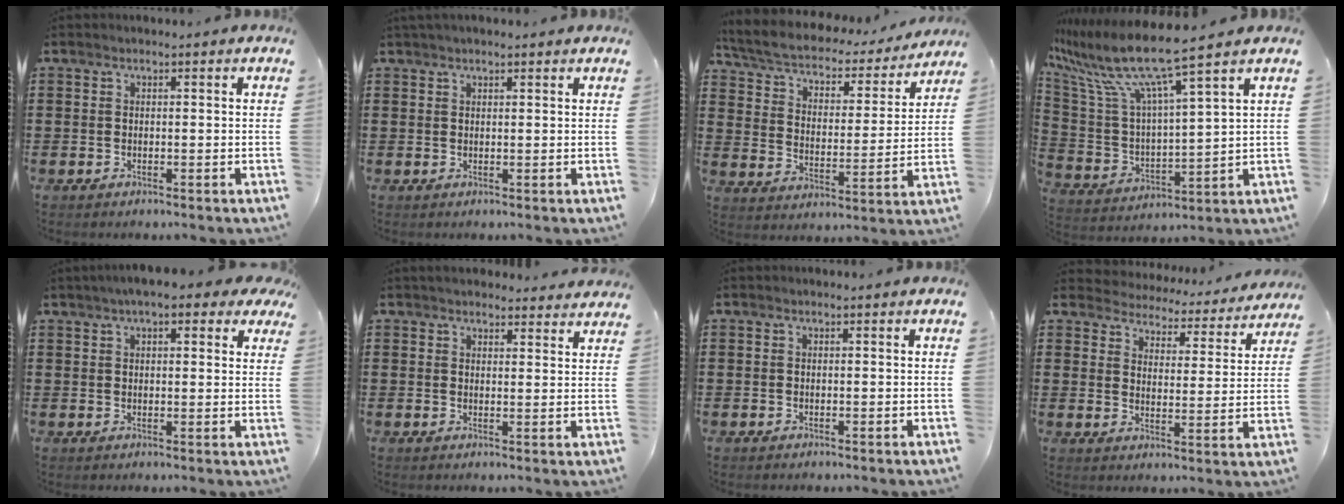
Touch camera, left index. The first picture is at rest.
{"total": 1.3, "force": [1.1, 0.2, 0.7], "torque": [-0.015, 0.002, 0.020]}
{"total": 4.2, "force": [3.8, 1.1, 1.5], "torque": [-0.052, -0.032, 0.057]}
{"total": 10.2, "force": [7.9, 0.4, 6.5], "torque": [-0.159, -0.053, 0.129]}
{"total": 5.2, "force": [3.7, 1.3, 3.4], "torque": [-0.069, 0.002, 0.063]}
{"total": 2.9, "force": [2.8, 0.4, 0.4], "torque": [-0.006, -0.010, 0.052]}
{"total": 0.0}
{"total": 3.8, "force": [3.7, 0.3, -0.5], "torque": [-0.011, -0.036, 0.057]}